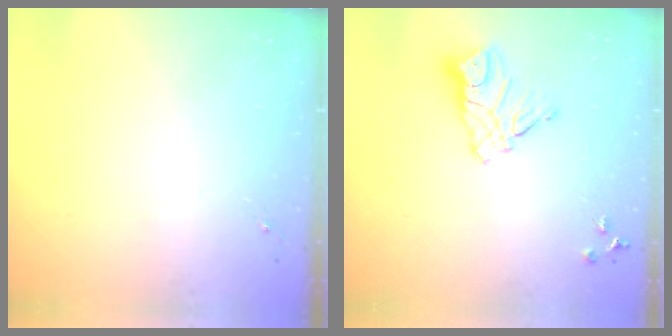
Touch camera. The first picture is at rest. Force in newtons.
{"total": 11.6, "press": 11.6, "slide": 0.7}